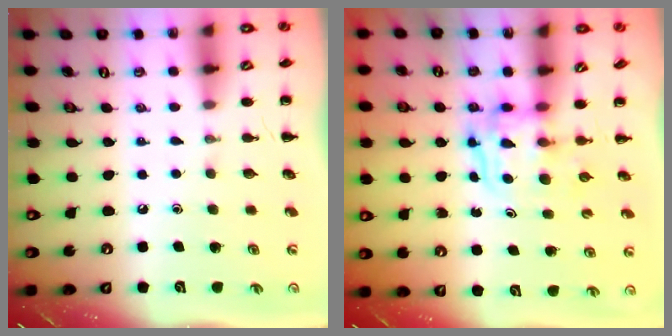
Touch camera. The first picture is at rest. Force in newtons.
{"total": 3.4, "press": 3.4, "slide": 0.2}